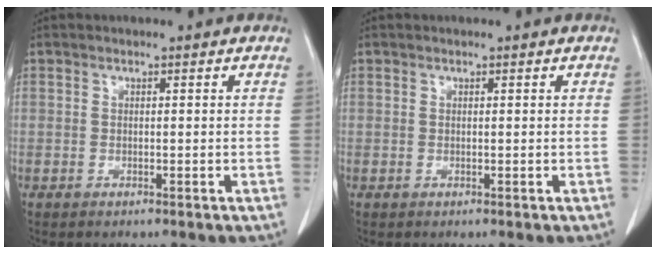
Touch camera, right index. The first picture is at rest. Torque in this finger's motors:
{"motor_torque": [-0.04, -0.01, 0.05, 0.01]}